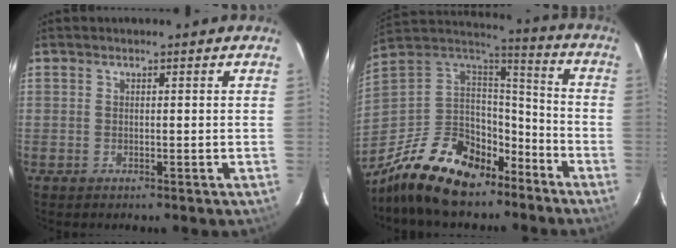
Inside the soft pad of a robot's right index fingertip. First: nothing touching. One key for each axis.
{"total": 22.4, "fx": -14.9, "fy": 11.8, "fz": 11.9, "tx": -0.258, "ty": 0.008, "tz": -0.238}